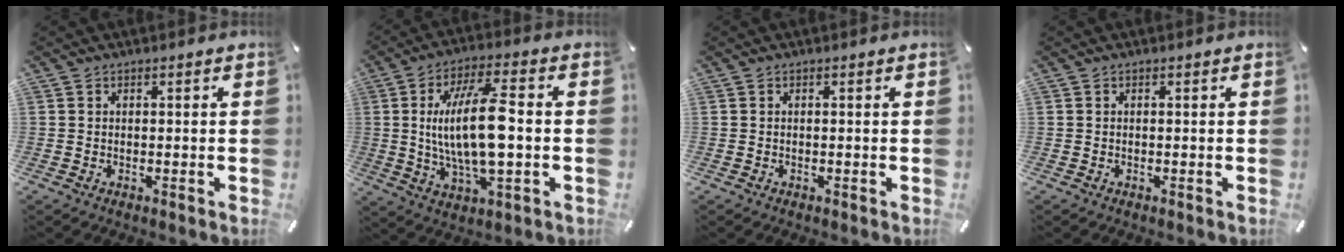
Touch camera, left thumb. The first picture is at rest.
{"total": 16.6, "force": [0.0, 5.7, 15.6], "torque": [-0.306, -0.006, -0.009]}
{"total": 0.0}
{"total": 0.0}